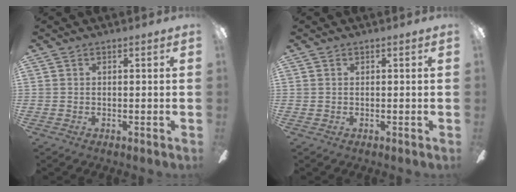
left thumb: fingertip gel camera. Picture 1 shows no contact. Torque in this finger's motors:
{"motor_torque": [-0.12, -0.13, -0.20, 0.17, -0.03]}